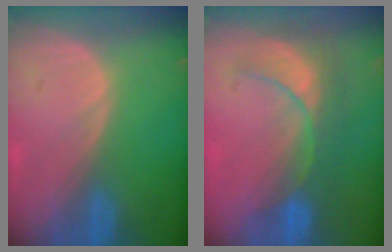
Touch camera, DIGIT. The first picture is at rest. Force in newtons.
{"total": 7.9, "press": 7.4, "slide": 2.6}